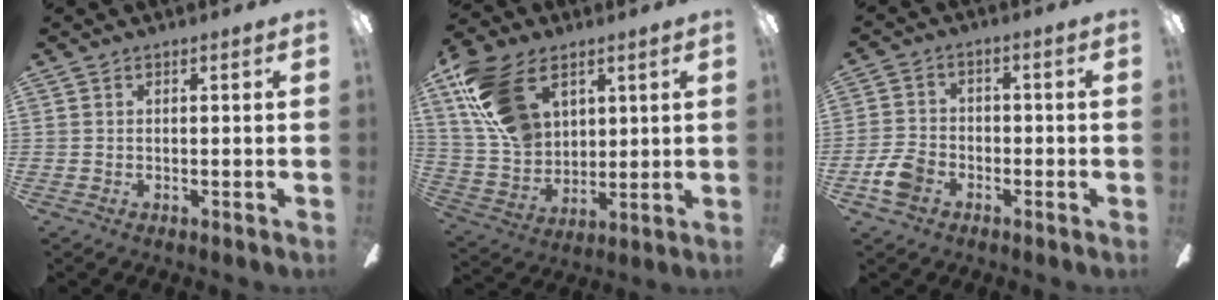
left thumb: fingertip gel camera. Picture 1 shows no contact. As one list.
[{"total": 17.8, "force": [8.8, 11.4, 10.4], "torque": [-0.221, -0.012, 0.172]}, {"total": 7.0, "force": [-3.3, 4.9, 3.8], "torque": [-0.089, 0.016, -0.062]}]